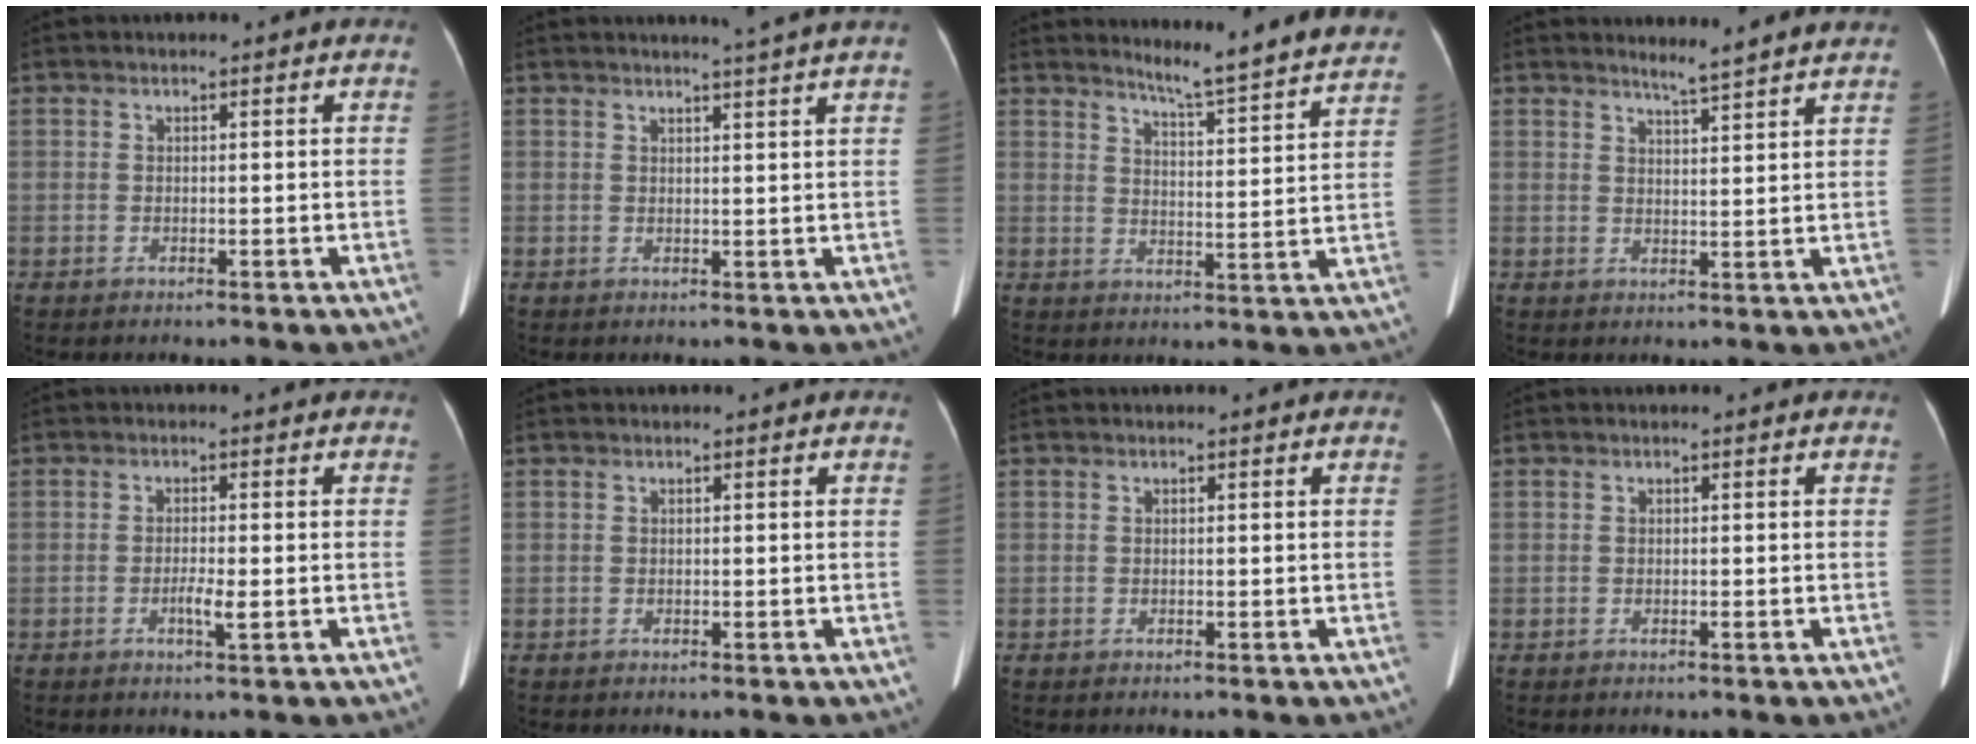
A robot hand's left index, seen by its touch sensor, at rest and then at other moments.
{"total": 4.3, "force": [3.7, -1.2, 1.9], "torque": [-0.026, -0.004, 0.039]}
{"total": 14.9, "force": [14.3, -0.4, 4.3], "torque": [-0.061, -0.059, 0.169]}
{"total": 5.2, "force": [4.9, -0.7, 1.7], "torque": [-0.035, -0.002, 0.059]}
{"total": 2.1, "force": [-0.6, 0.1, 2.0], "torque": [-0.038, -0.002, -0.011]}
{"total": 0.0}
{"total": 0.0}
{"total": 0.0}